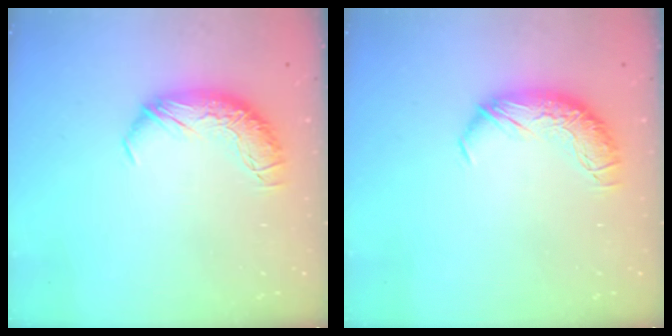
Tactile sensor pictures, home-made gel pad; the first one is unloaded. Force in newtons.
{"total": 0.0}